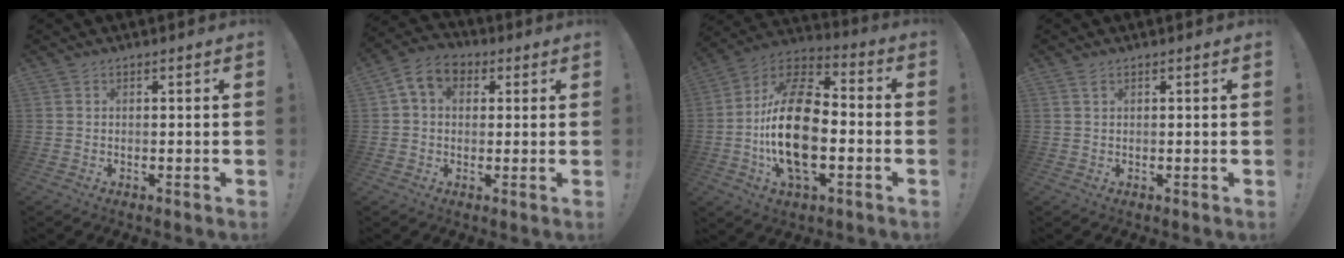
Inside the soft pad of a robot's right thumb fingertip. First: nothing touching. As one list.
[{"total": 8.6, "force": [2.7, 6.3, 5.3], "torque": [-0.087, 0.005, 0.055]}, {"total": 23.0, "force": [-3.1, 12.3, 19.1], "torque": [-0.359, 0.015, -0.049]}, {"total": 1.5, "force": [0.9, 0.5, 1.1], "torque": [-0.022, 0.000, 0.016]}]